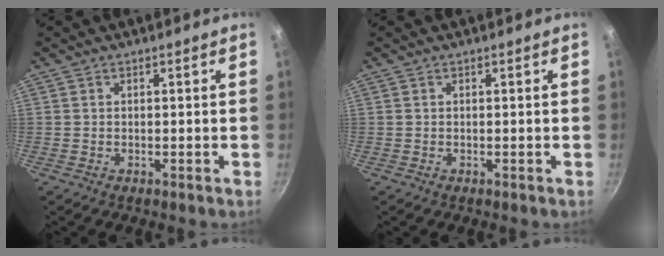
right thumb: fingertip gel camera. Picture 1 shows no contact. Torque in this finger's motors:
{"motor_torque": [-0.12, 0.12, 0.00, 0.00, 0.00]}